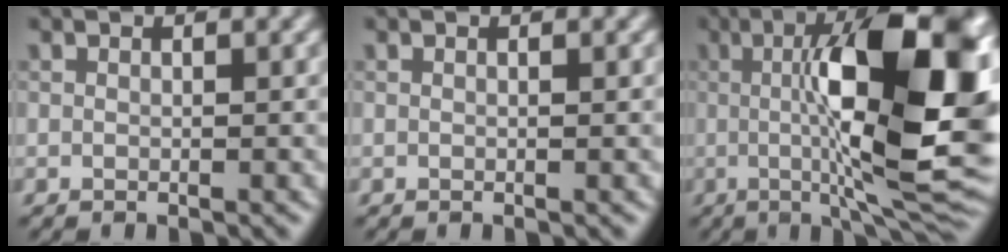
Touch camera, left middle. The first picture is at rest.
{"total": 0.0}
{"total": 15.6, "force": [1.2, 4.3, 14.9], "torque": [-0.206, 0.006, 0.012]}